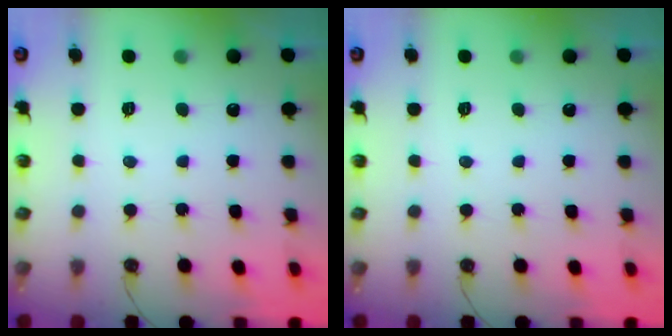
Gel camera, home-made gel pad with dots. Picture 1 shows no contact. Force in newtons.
{"total": 0.0}